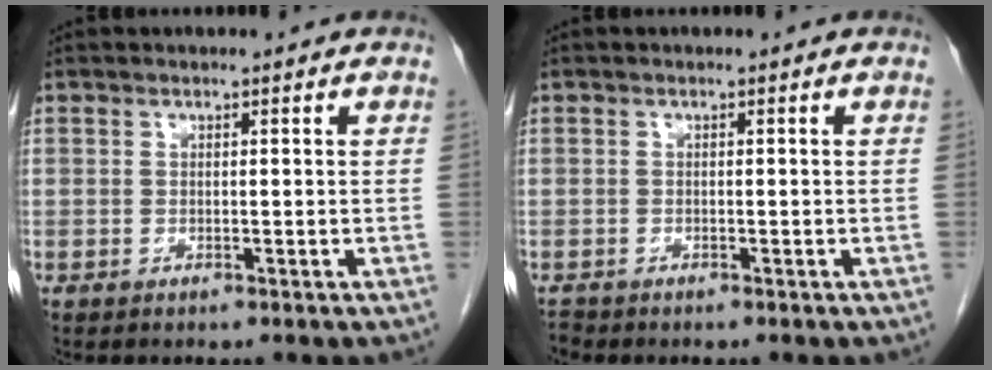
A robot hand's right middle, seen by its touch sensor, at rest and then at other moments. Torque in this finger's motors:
{"motor_torque": [-0.20, -0.02, -0.04, -0.02]}